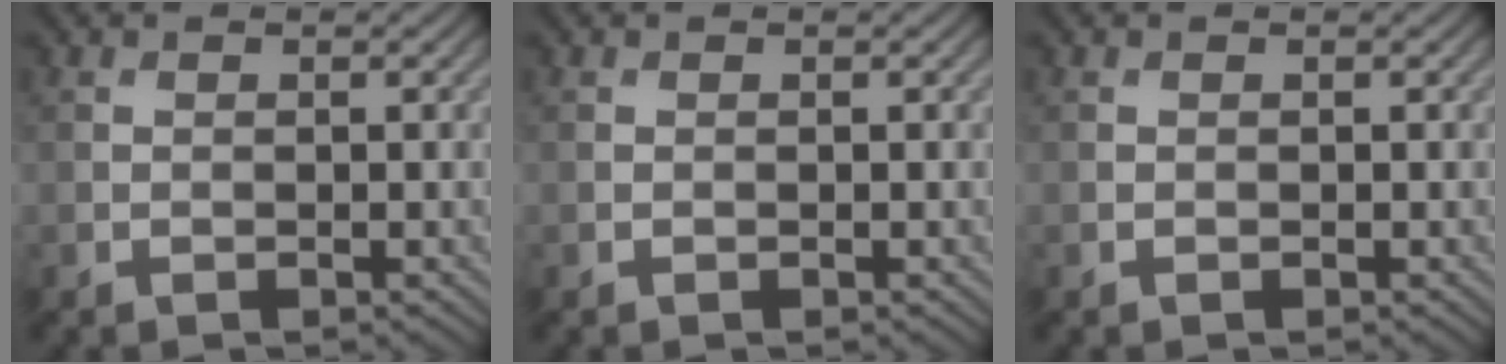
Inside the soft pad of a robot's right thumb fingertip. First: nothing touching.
{"total": 0.0}
{"total": 0.0}